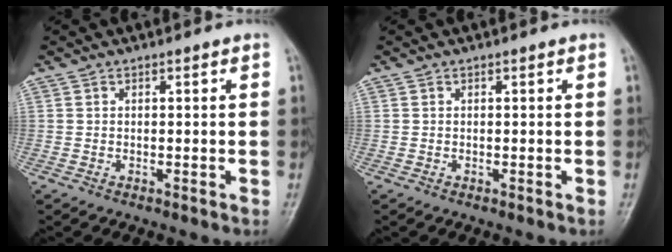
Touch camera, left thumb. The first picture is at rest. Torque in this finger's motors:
{"motor_torque": [0.01, -0.01, -0.04, 0.04, 0.00]}